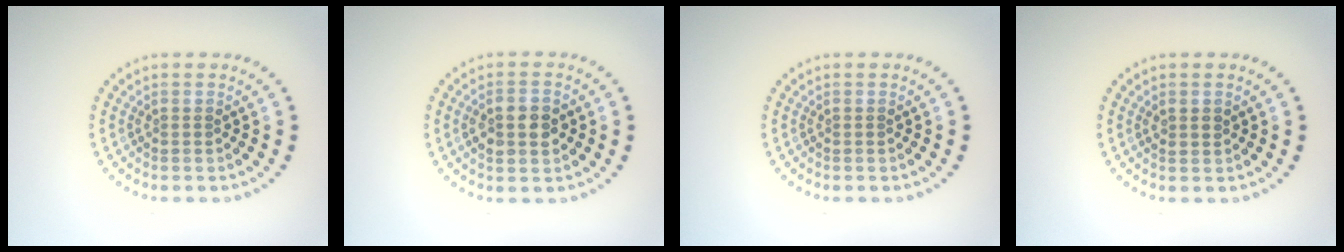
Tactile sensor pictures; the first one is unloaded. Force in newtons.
{"total": 2.8, "press": 2.8, "slide": 0.1}
{"total": 0.0}
{"total": 1.0, "press": 1.0, "slide": 0.4}